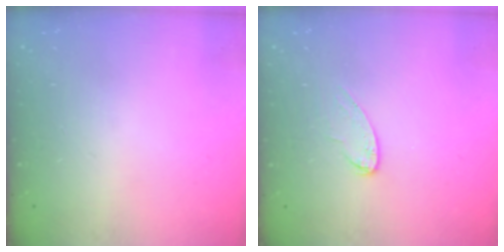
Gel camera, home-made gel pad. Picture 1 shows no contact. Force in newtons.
{"total": 6.8, "press": 6.7, "slide": 0.6}